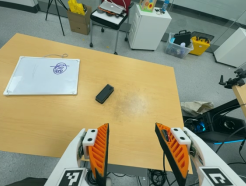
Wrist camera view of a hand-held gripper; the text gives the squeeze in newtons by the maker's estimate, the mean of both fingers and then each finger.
{"total": 0.0}